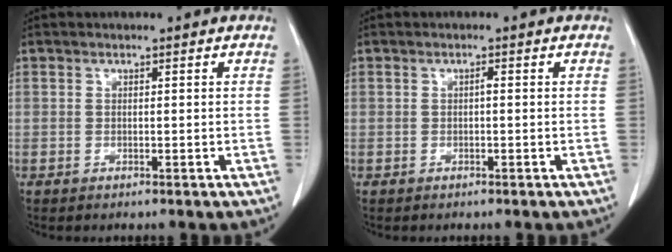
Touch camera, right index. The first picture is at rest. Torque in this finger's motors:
{"motor_torque": [0.36, -0.11, -0.01, 0.03]}